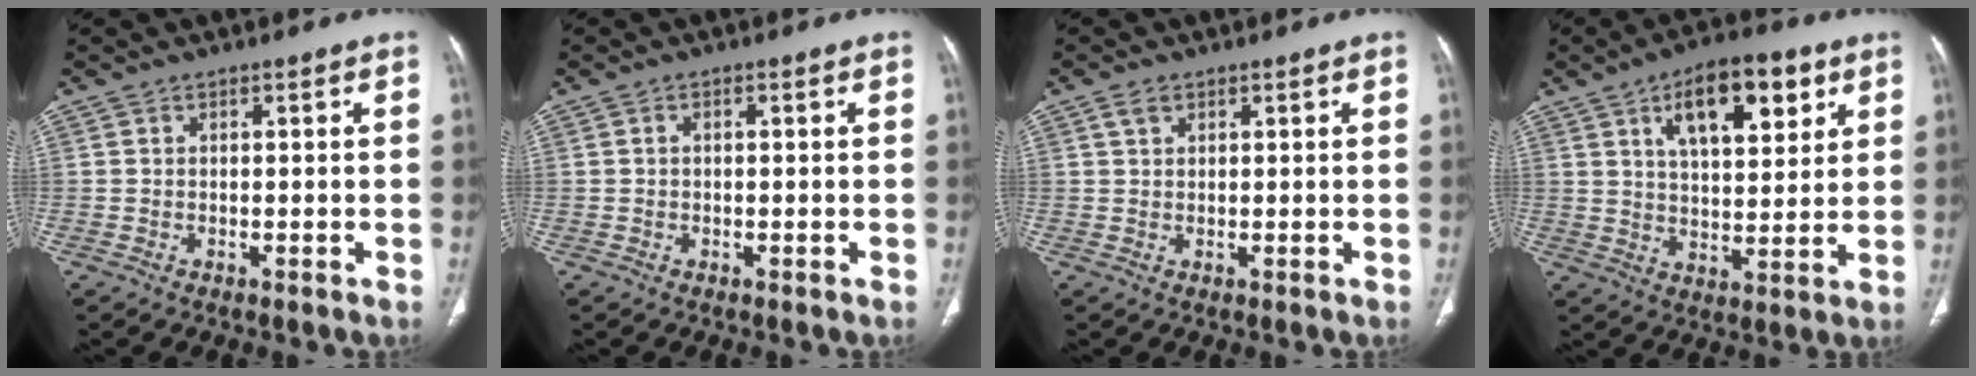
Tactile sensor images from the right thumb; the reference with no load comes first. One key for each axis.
{"total": 0.6, "fx": 0.0, "fy": 0.4, "fz": 0.5, "tx": -0.009, "ty": 0.001, "tz": -0.001}
{"total": 2.0, "fx": 1.1, "fy": 1.2, "fz": 1.1, "tx": -0.020, "ty": 0.002, "tz": 0.024}
{"total": 14.9, "fx": 6.8, "fy": 6.7, "fz": 11.4, "tx": -0.140, "ty": -0.018, "tz": 0.106}